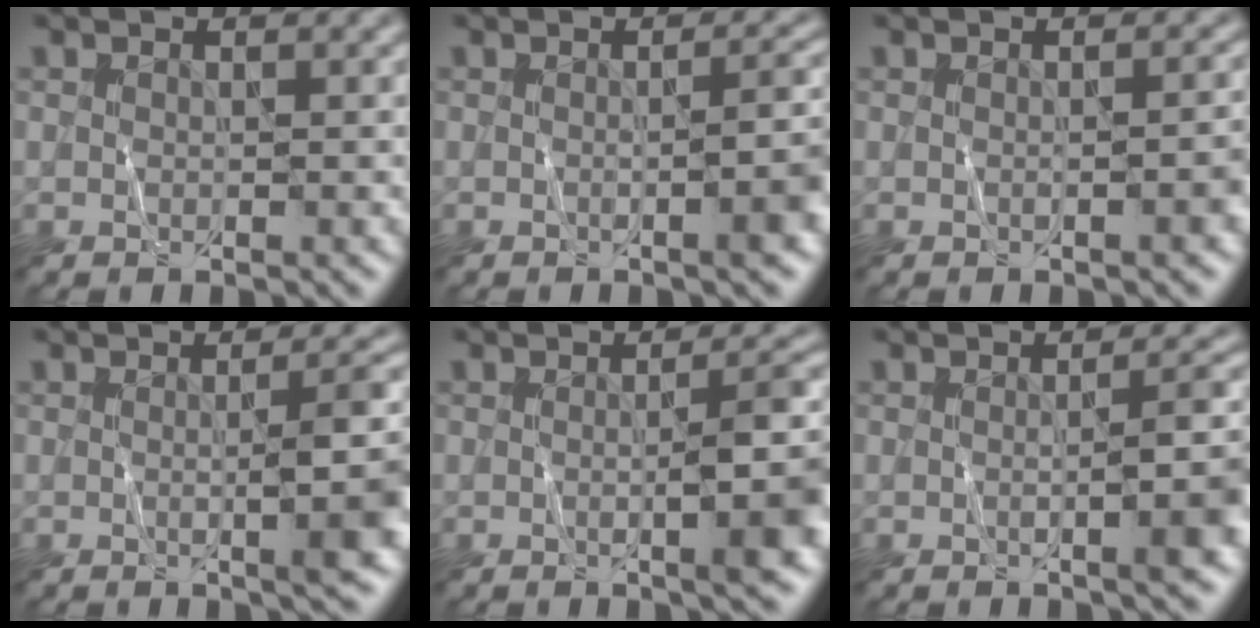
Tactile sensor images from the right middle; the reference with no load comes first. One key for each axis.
{"total": 3.6, "fx": -0.5, "fy": 0.8, "fz": 3.5, "tx": -0.040, "ty": 0.007, "tz": -0.009}
{"total": 1.8, "fx": -0.3, "fy": 0.4, "fz": 1.7, "tx": -0.021, "ty": 0.003, "tz": -0.005}
{"total": 5.9, "fx": -0.3, "fy": 1.3, "fz": 5.8, "tx": -0.068, "ty": 0.006, "tz": -0.004}
{"total": 6.0, "fx": -0.5, "fy": 1.2, "fz": 5.9, "tx": -0.072, "ty": 0.006, "tz": -0.008}
{"total": 4.5, "fx": -0.5, "fy": 0.9, "fz": 4.4, "tx": -0.054, "ty": 0.006, "tz": -0.010}